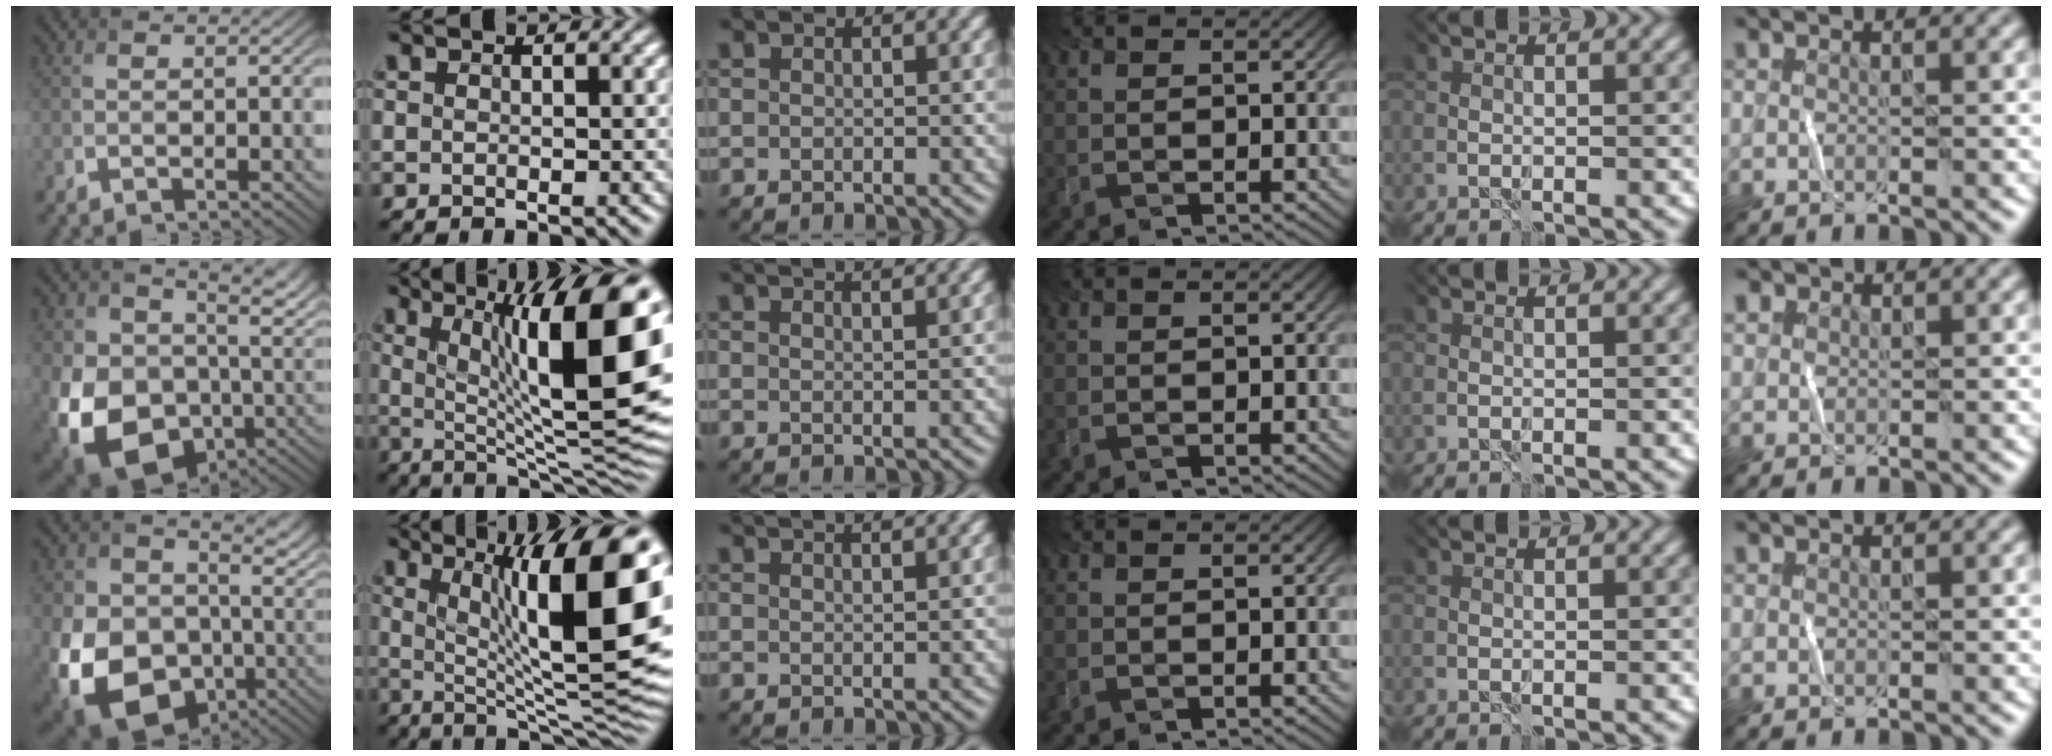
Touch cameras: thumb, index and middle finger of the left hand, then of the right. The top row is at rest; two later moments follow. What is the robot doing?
{"motion": "fold", "object": "bandana"}